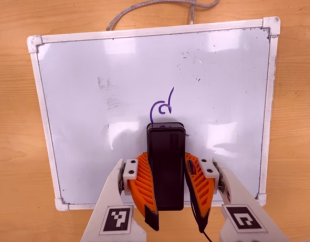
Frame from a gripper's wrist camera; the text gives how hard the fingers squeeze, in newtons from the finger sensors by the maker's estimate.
{"total": 9.0, "left": 7.5, "right": 10.5}